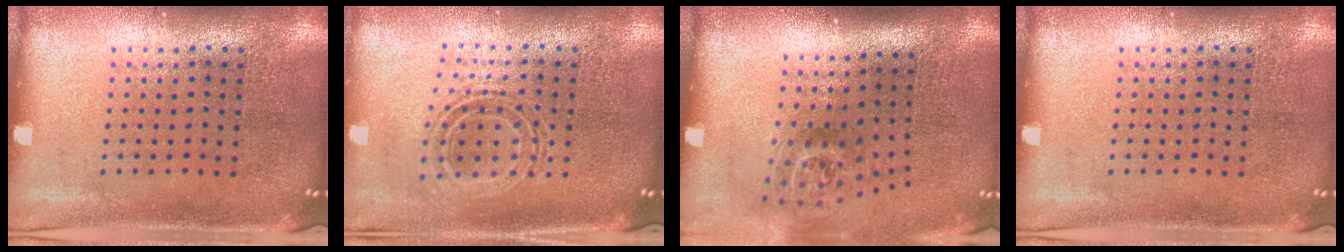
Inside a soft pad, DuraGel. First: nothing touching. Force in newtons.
{"total": 0.8, "press": 0.8, "slide": 0.3}
{"total": 1.8, "press": 1.2, "slide": 1.4}
{"total": 0.0}